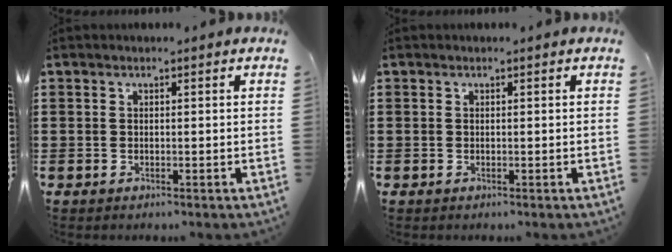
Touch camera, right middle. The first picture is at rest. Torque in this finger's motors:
{"motor_torque": [0.00, 0.00, 0.00, 0.00]}